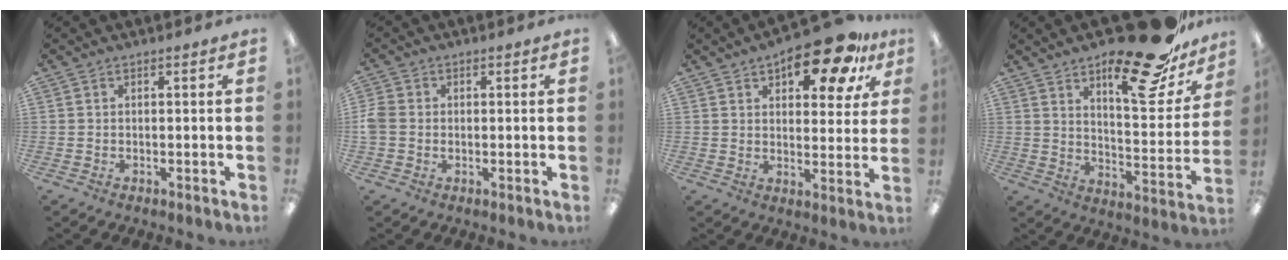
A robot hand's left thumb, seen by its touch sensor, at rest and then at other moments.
{"total": 4.0, "force": [-0.2, 3.3, 2.2], "torque": [-0.039, 0.002, -0.005]}
{"total": 14.5, "force": [9.1, 6.0, 9.5], "torque": [-0.116, -0.045, 0.148]}
{"total": 22.7, "force": [15.9, 7.7, 14.4], "torque": [-0.204, -0.098, 0.256]}